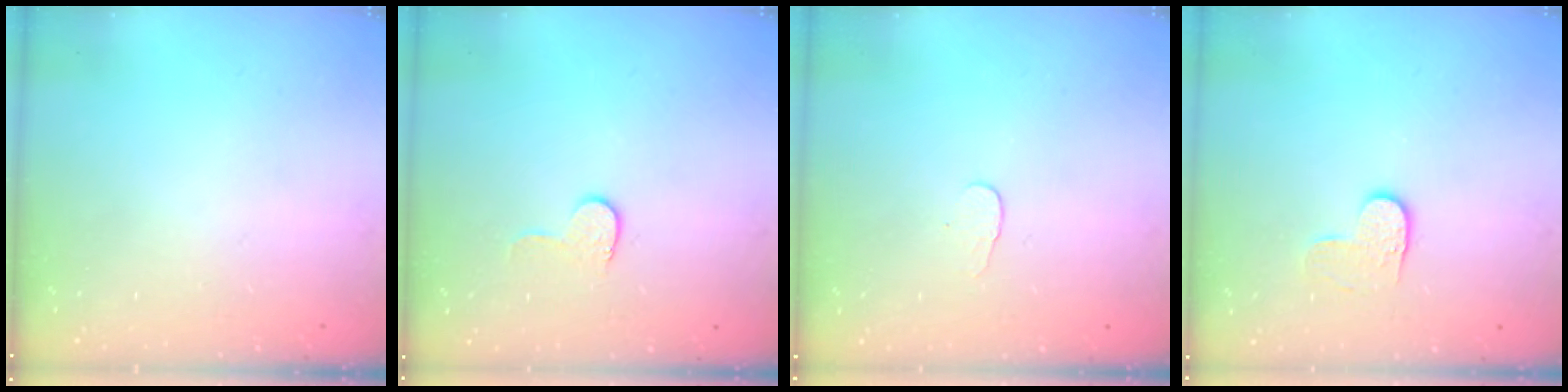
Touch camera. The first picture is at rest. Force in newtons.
{"total": 5.6, "press": 5.6, "slide": 0.5}
{"total": 3.1, "press": 3.1, "slide": 0.3}
{"total": 4.0, "press": 4.0, "slide": 0.4}